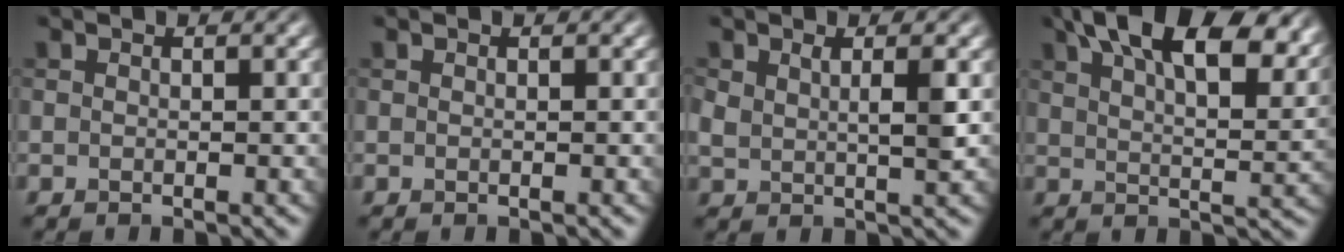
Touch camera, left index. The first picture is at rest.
{"total": 0.0}
{"total": 2.3, "force": [1.0, 0.7, 1.9], "torque": [-0.036, -0.003, 0.021]}
{"total": 15.1, "force": [9.3, 6.2, 10.2], "torque": [-0.141, 0.030, 0.128]}